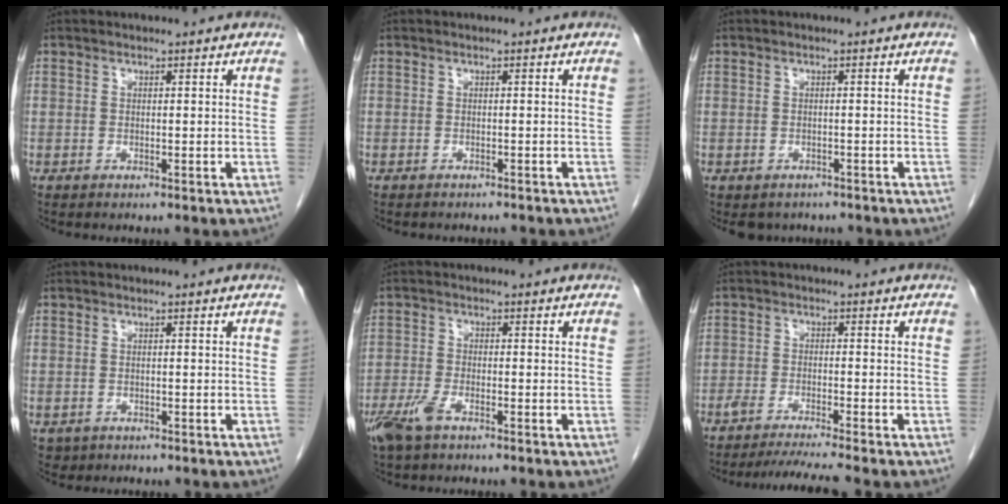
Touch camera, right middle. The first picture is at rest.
{"total": 3.5, "force": [-3.1, 1.1, 1.0], "torque": [-0.017, -0.003, -0.035]}
{"total": 3.2, "force": [-2.6, 1.8, 0.3], "torque": [-0.002, 0.002, -0.035]}
{"total": 1.9, "force": [-0.9, 1.6, 0.3], "torque": [-0.009, 0.002, -0.009]}
{"total": 4.6, "force": [-3.0, 1.4, 3.2], "torque": [-0.077, -0.008, -0.056]}
{"total": 6.5, "force": [-5.8, -1.4, 2.7], "torque": [-0.036, -0.018, -0.094]}